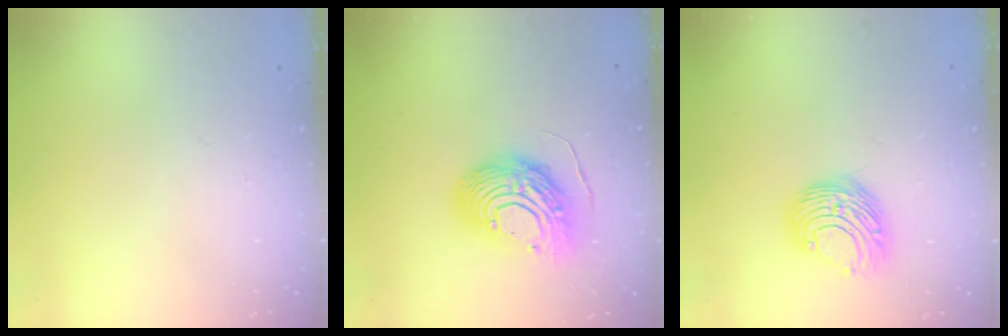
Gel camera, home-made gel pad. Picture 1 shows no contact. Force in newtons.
{"total": 13.8, "press": 13.8, "slide": 1.1}
{"total": 9.7, "press": 9.7, "slide": 1.0}